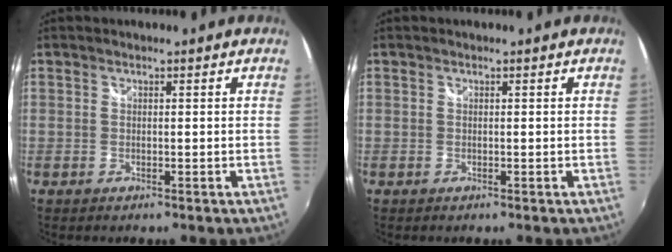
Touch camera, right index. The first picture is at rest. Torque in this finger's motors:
{"motor_torque": [0.00, 0.00, 0.00, 0.00]}